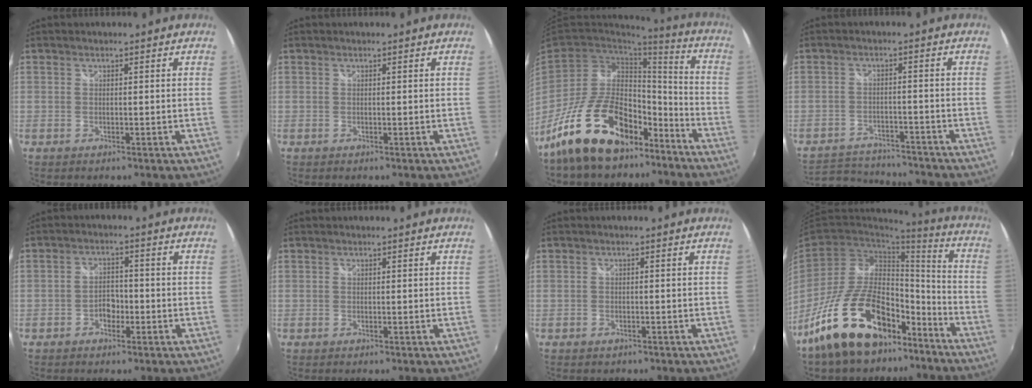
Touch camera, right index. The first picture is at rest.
{"total": 0.0}
{"total": 20.8, "force": [-13.8, 10.5, 11.5], "torque": [-0.220, 0.027, -0.212]}
{"total": 12.3, "force": [-11.4, 3.2, 3.4], "torque": [-0.089, 0.004, -0.168]}
{"total": 3.4, "force": [-1.6, 2.3, 1.9], "torque": [-0.035, 0.007, -0.027]}
{"total": 0.0}
{"total": 1.5, "force": [-1.0, 1.1, 0.3], "torque": [-0.011, -0.002, -0.014]}
{"total": 21.5, "force": [-14.7, 10.5, 11.6], "torque": [-0.216, 0.030, -0.226]}